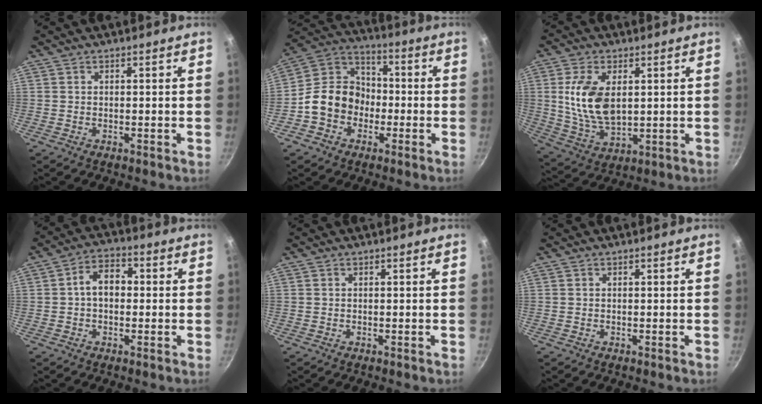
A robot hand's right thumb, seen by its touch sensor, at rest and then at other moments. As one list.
[{"total": 12.5, "force": [-3.0, 10.4, 6.2], "torque": [-0.069, 0.043, -0.073]}, {"total": 12.7, "force": [2.2, 7.2, 10.2], "torque": [-0.190, -0.019, 0.050]}, {"total": 6.8, "force": [0.2, 4.7, 4.9], "torque": [-0.055, 0.022, -0.008]}, {"total": 0.0}, {"total": 0.0}]